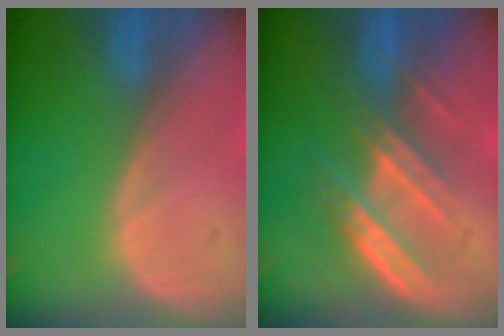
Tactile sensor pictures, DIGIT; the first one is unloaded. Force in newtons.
{"total": 7.1, "press": 6.5, "slide": 2.8}